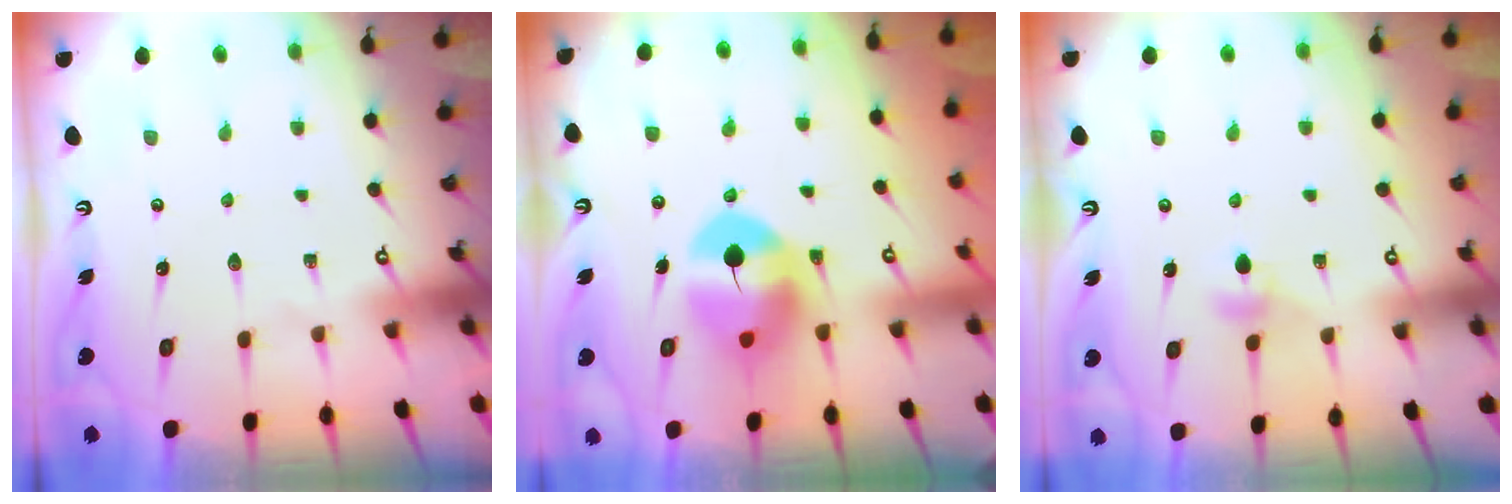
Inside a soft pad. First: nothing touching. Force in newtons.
{"total": 9.5, "press": 9.3, "slide": 1.8}
{"total": 3.7, "press": 3.6, "slide": 0.7}